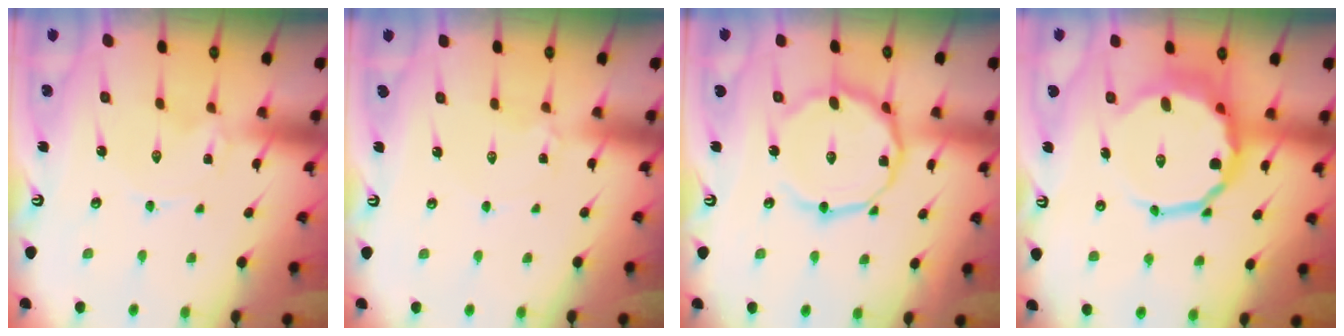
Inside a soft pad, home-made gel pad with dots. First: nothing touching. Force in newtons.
{"total": 3.1, "press": 3.0, "slide": 0.3}
{"total": 15.9, "press": 15.8, "slide": 1.1}
{"total": 14.3, "press": 13.9, "slide": 3.3}